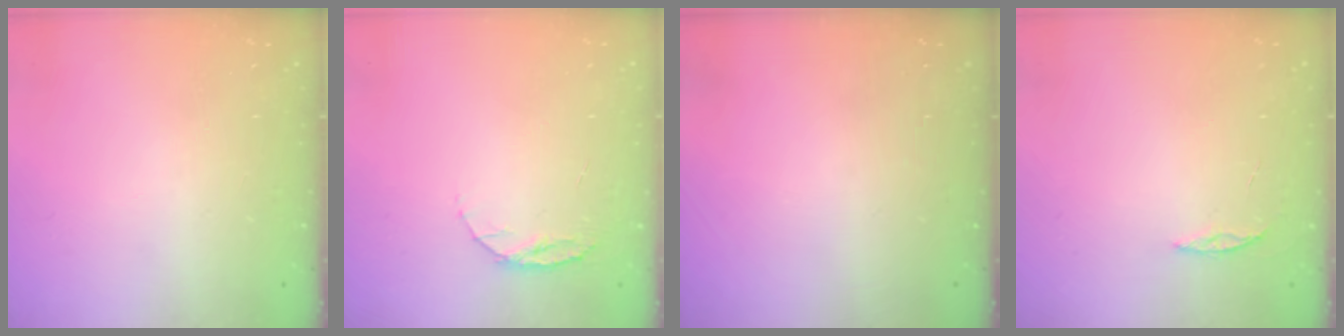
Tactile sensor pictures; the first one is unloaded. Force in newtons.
{"total": 5.4, "press": 5.3, "slide": 0.6}
{"total": 0.0}
{"total": 2.4, "press": 2.4, "slide": 0.2}